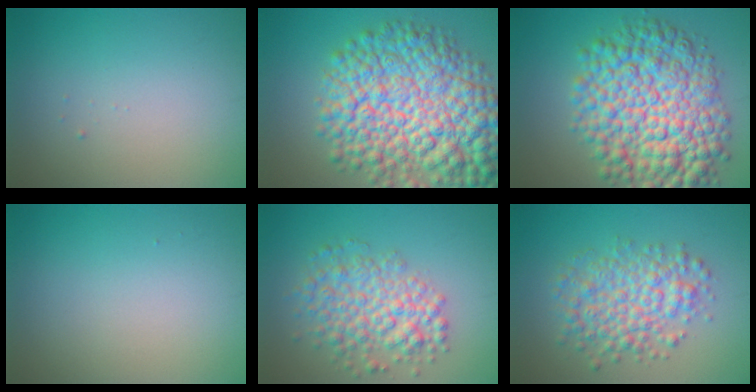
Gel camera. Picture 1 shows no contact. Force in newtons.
{"total": 13.3, "press": 13.2, "slide": 0.4}
{"total": 11.6, "press": 11.6, "slide": 0.2}
{"total": 0.0}
{"total": 5.2, "press": 5.2, "slide": 0.2}
{"total": 5.2, "press": 5.2, "slide": 0.1}